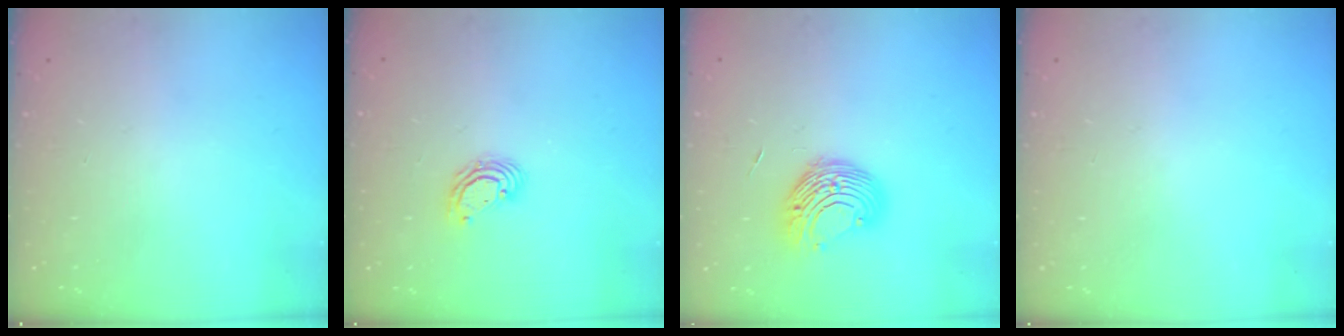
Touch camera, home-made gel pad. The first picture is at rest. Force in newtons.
{"total": 5.1, "press": 5.1, "slide": 0.2}
{"total": 9.6, "press": 9.6, "slide": 0.7}
{"total": 0.0}